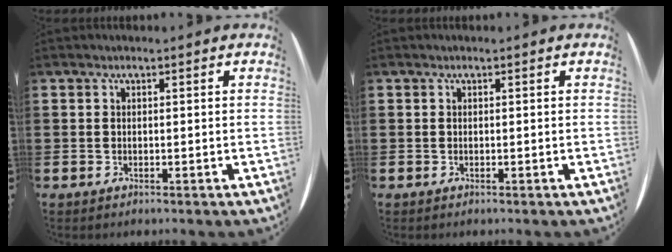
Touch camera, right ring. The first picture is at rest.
{"total": 0.0}